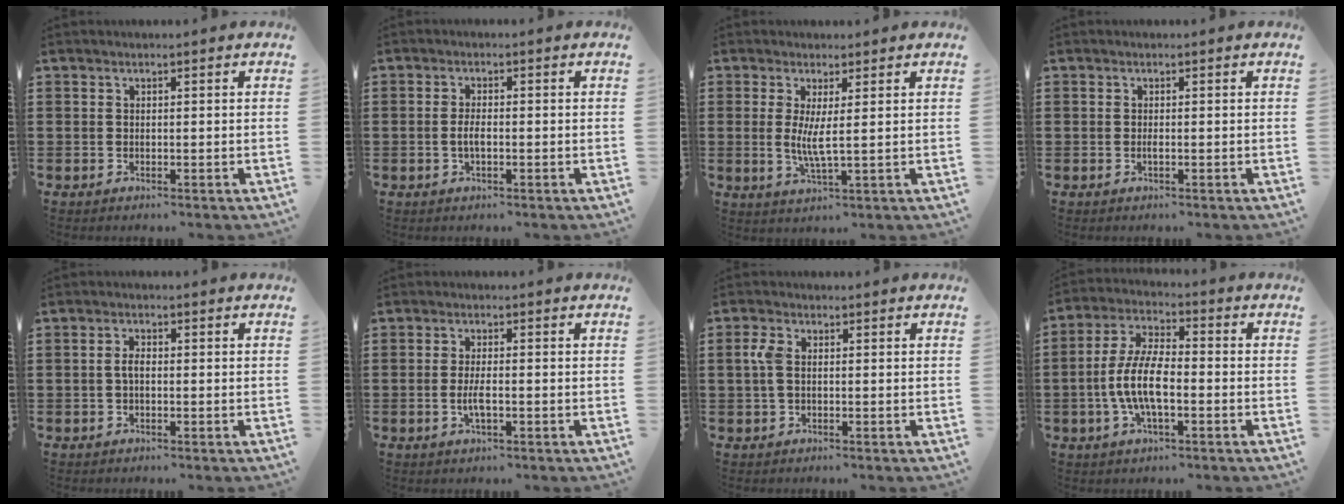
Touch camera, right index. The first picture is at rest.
{"total": 2.3, "force": [-0.4, 0.8, 2.1], "torque": [-0.047, -0.003, -0.009]}
{"total": 4.0, "force": [0.6, 0.3, 4.0], "torque": [-0.076, -0.007, 0.011]}
{"total": 0.7, "force": [-0.2, 0.1, 0.6], "torque": [-0.012, -0.005, -0.002]}
{"total": 1.9, "force": [-0.3, 0.7, 1.7], "torque": [-0.040, -0.003, -0.008]}
{"total": 3.1, "force": [-0.7, 0.8, 2.9], "torque": [-0.065, -0.006, -0.017]}
{"total": 3.0, "force": [0.2, 1.6, 2.6], "torque": [-0.069, 0.002, -0.002]}
{"total": 8.8, "force": [-2.1, 3.4, 7.9], "torque": [-0.181, -0.008, -0.047]}